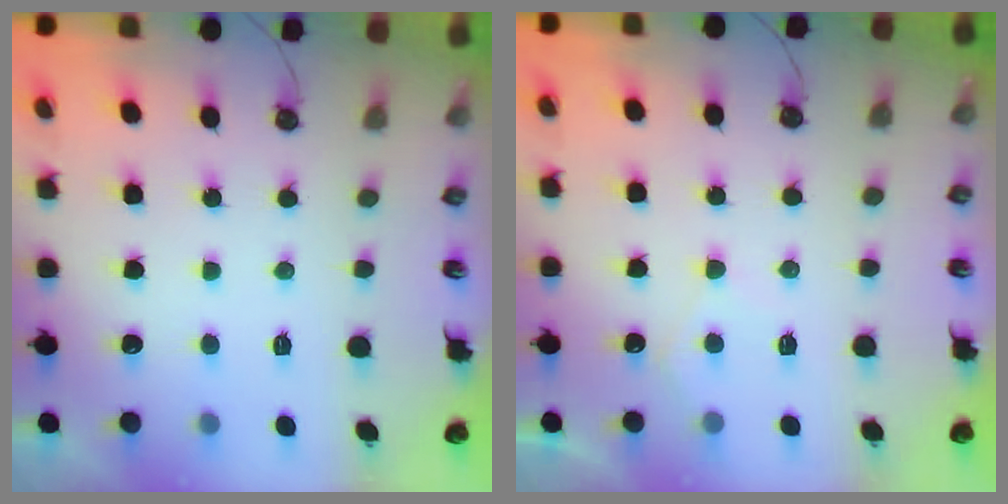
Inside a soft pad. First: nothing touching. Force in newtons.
{"total": 6.5, "press": 6.5, "slide": 0.7}